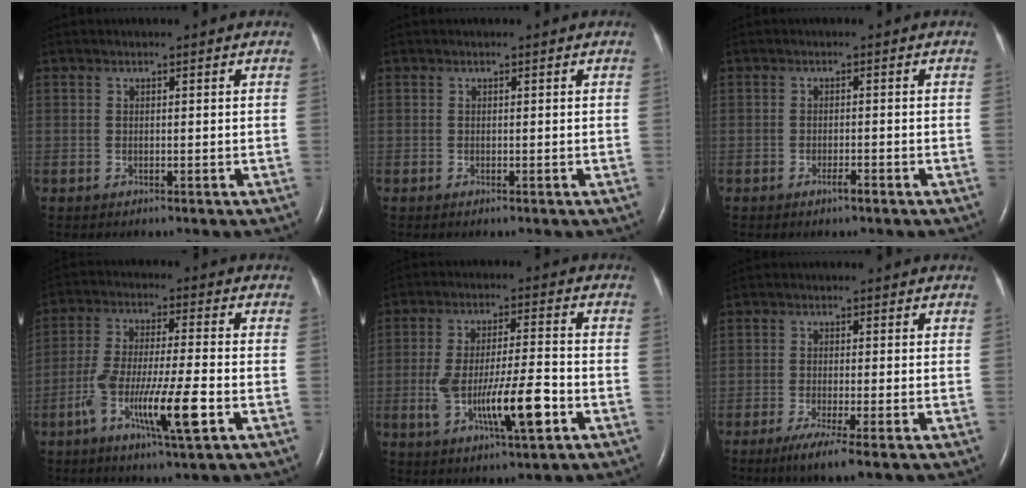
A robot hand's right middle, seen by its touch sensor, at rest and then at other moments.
{"total": 0.0}
{"total": 1.4, "force": [-1.0, 0.2, 1.0], "torque": [-0.020, -0.001, -0.016]}
{"total": 11.4, "force": [-4.3, 0.7, 10.5], "torque": [-0.201, -0.012, -0.079]}
{"total": 11.5, "force": [-3.4, 1.9, 10.8], "torque": [-0.203, -0.002, -0.054]}
{"total": 4.6, "force": [-2.7, -0.1, 3.7], "torque": [-0.071, -0.017, -0.049]}